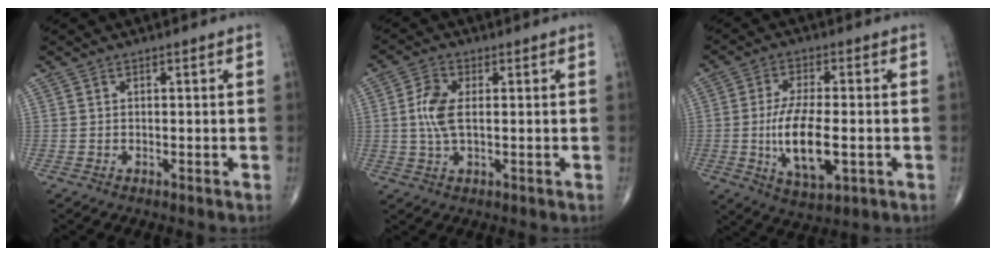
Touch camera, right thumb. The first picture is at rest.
{"total": 5.9, "force": [0.4, 2.9, 5.1], "torque": [-0.118, 0.004, 0.006]}
{"total": 12.0, "force": [-2.1, 5.0, 10.7], "torque": [-0.197, -0.005, -0.030]}